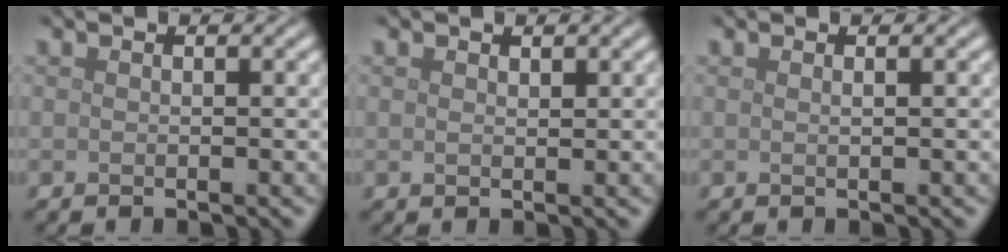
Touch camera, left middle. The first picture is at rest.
{"total": 0.7, "force": [0.5, 0.4, 0.3], "torque": [-0.007, -0.003, 0.010]}
{"total": 0.7, "force": [0.2, 0.3, 0.6], "torque": [-0.002, 0.001, -0.002]}